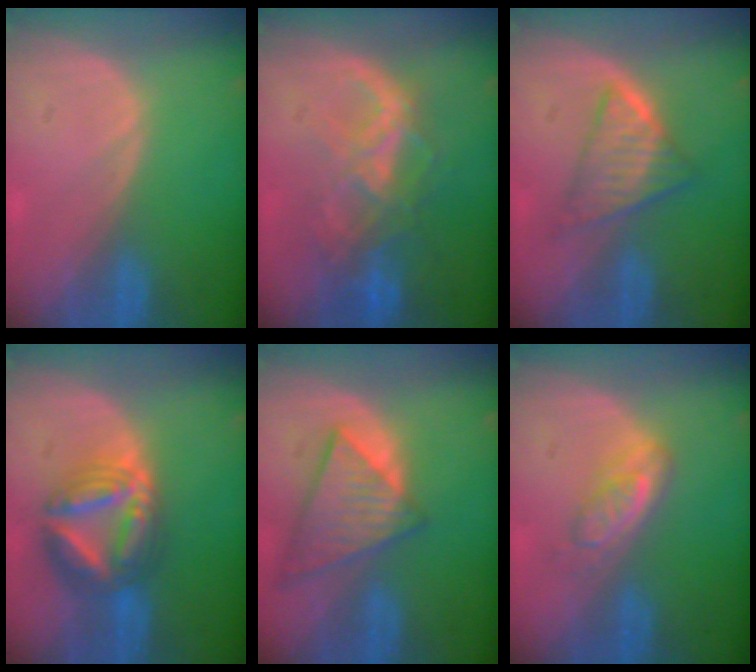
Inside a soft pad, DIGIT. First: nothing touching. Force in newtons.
{"total": 8.8, "press": 7.5, "slide": 4.6}
{"total": 5.9, "press": 5.6, "slide": 1.7}
{"total": 8.9, "press": 8.8, "slide": 0.9}
{"total": 8.9, "press": 7.6, "slide": 4.5}
{"total": 4.6, "press": 4.4, "slide": 1.3}